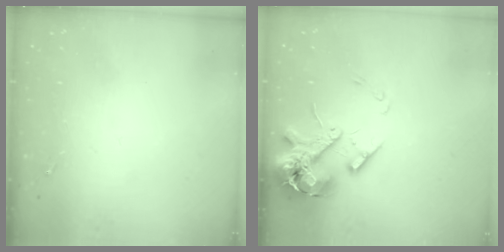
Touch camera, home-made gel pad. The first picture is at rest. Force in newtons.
{"total": 15.3, "press": 15.1, "slide": 2.6}